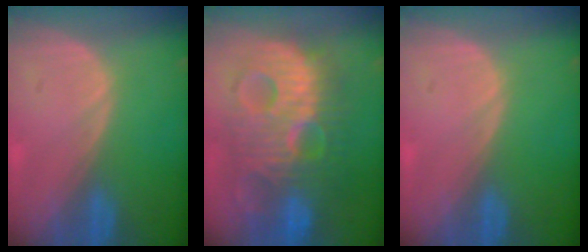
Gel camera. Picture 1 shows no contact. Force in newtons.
{"total": 13.3, "press": 13.2, "slide": 1.3}
{"total": 0.0}